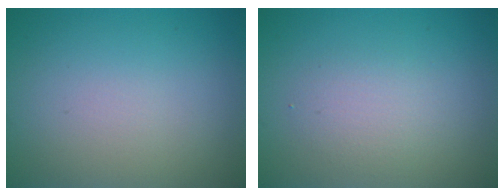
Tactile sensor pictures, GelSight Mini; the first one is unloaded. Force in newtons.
{"total": 1.9, "press": 1.9, "slide": 0.1}